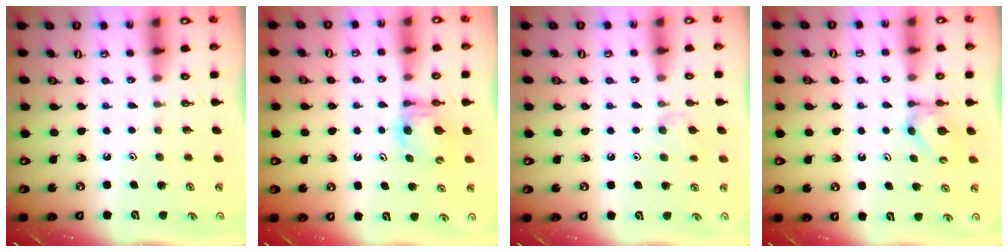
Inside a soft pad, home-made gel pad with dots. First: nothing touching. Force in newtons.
{"total": 7.0, "press": 7.0, "slide": 0.3}
{"total": 4.8, "press": 4.7, "slide": 0.8}
{"total": 4.5, "press": 4.4, "slide": 0.7}